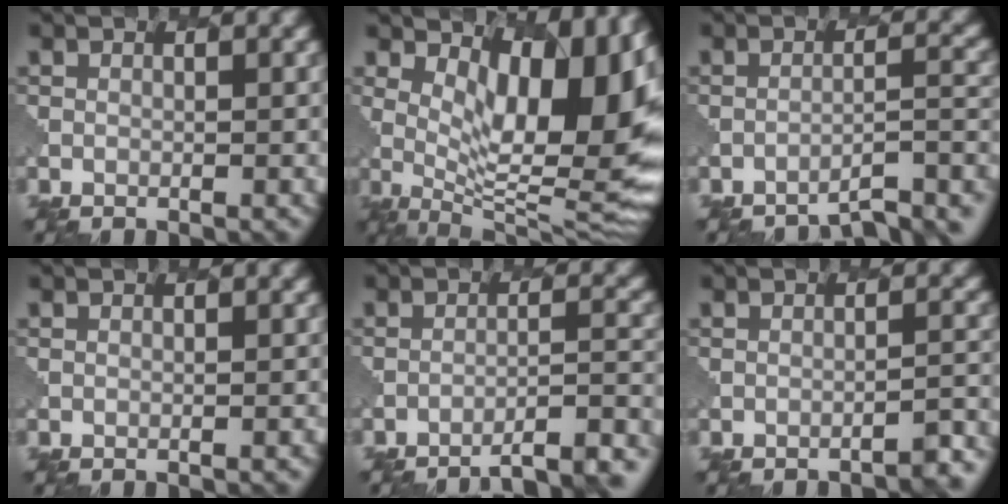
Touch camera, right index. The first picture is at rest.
{"total": 12.1, "force": [3.8, 4.8, 10.4], "torque": [-0.143, -0.013, 0.069]}
{"total": 5.7, "force": [-4.9, 1.0, 2.7], "torque": [-0.028, 0.006, -0.067]}
{"total": 0.6, "force": [-0.4, 0.2, 0.4], "torque": [0.005, 0.002, -0.005]}
{"total": 8.7, "force": [-7.8, 1.5, 3.5], "torque": [-0.032, 0.018, -0.092]}
{"total": 3.2, "force": [-2.7, 0.6, 1.6], "torque": [-0.007, 0.012, -0.039]}